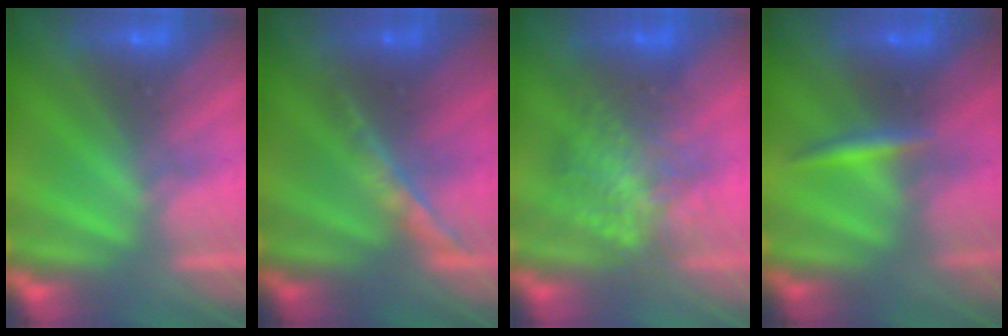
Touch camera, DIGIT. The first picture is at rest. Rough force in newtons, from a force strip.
{"total": 1.4}
{"total": 2.3}
{"total": 2.4}